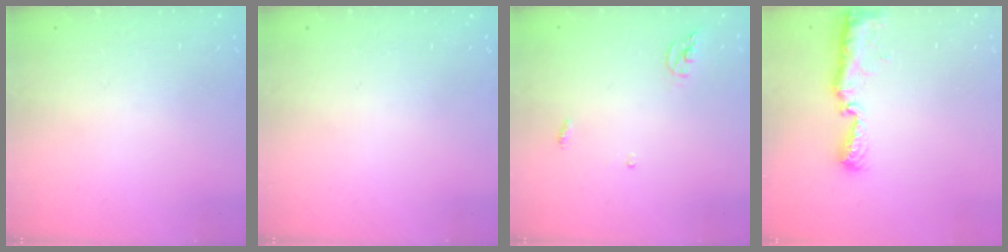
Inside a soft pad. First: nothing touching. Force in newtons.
{"total": 0.0}
{"total": 3.8, "press": 3.7, "slide": 0.2}
{"total": 8.8, "press": 8.8, "slide": 0.9}